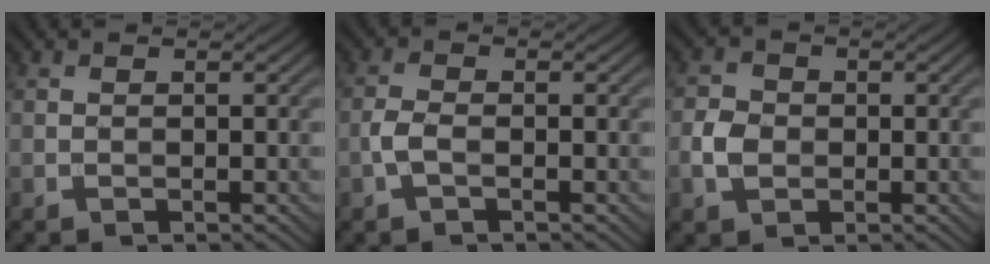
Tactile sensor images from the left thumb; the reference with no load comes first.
{"total": 2.3, "force": [-0.9, 1.0, 1.8], "torque": [-0.045, 0.001, -0.025]}
{"total": 3.3, "force": [-0.7, 2.7, 1.7], "torque": [-0.042, 0.000, -0.016]}